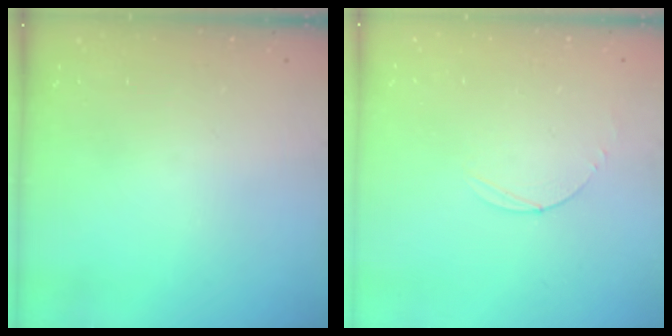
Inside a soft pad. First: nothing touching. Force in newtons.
{"total": 3.0, "press": 3.0, "slide": 0.3}